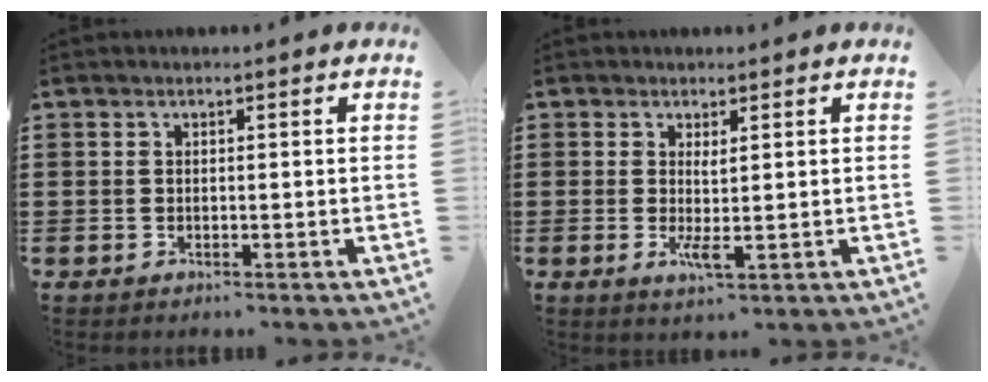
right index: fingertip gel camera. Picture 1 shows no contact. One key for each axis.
{"total": 2.4, "fx": 0.2, "fy": 0.4, "fz": 2.4, "tx": -0.045, "ty": -0.003, "tz": 0.004}